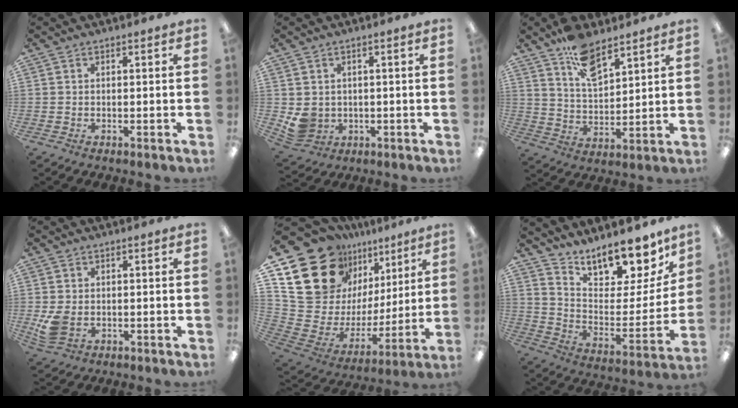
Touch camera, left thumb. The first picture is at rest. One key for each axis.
{"total": 4.6, "fx": 0.8, "fy": 4.3, "fz": 1.5, "tx": -0.042, "ty": -0.004, "tz": 0.017}
{"total": 10.9, "fx": 7.9, "fy": 4.7, "fz": 5.8, "tx": -0.094, "ty": -0.044, "tz": 0.142}
{"total": 5.3, "fx": -0.5, "fy": 3.8, "fz": 3.8, "tx": -0.082, "ty": -0.005, "tz": -0.012}
{"total": 21.8, "fx": 14.0, "fy": 14.5, "fz": 8.6, "tx": -0.150, "ty": -0.100, "tz": 0.278}
{"total": 15.1, "fx": 13.3, "fy": 5.3, "fz": 4.8, "tx": -0.075, "ty": -0.117, "tz": 0.234}